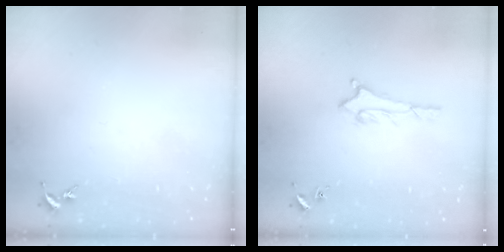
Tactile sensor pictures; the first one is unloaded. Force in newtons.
{"total": 2.0, "press": 2.0, "slide": 0.2}